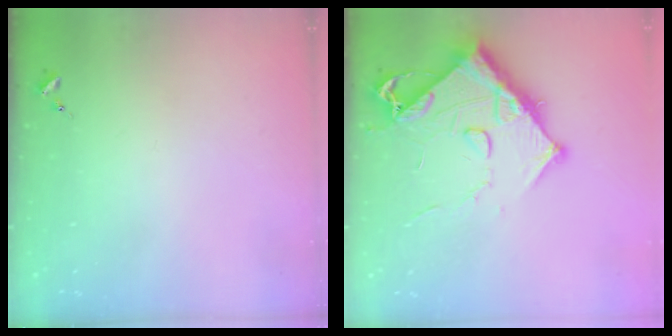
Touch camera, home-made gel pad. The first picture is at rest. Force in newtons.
{"total": 13.1, "press": 13.1, "slide": 1.4}